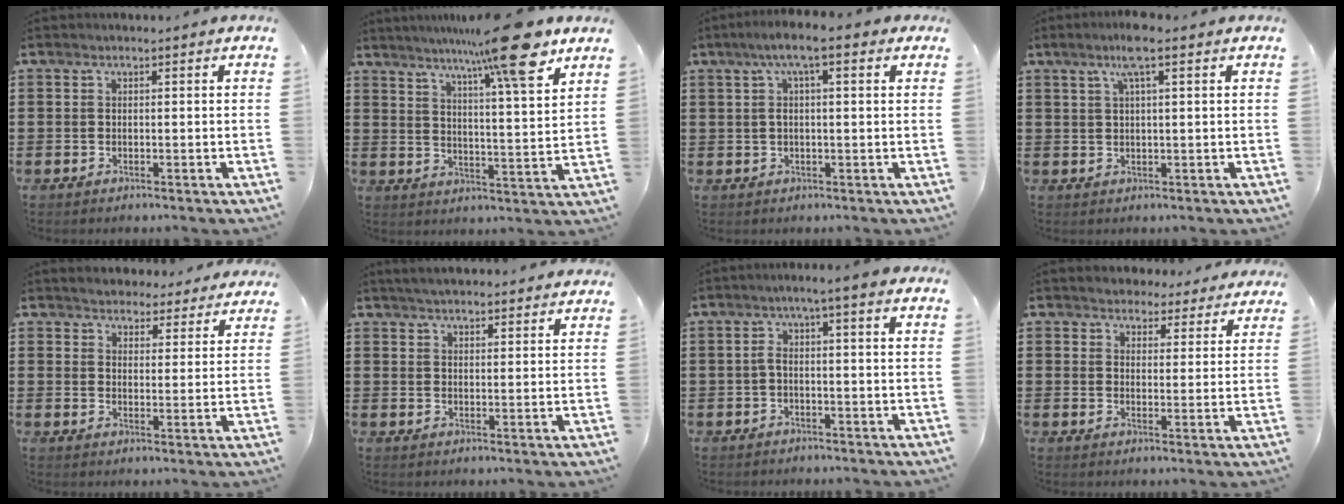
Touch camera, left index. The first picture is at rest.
{"total": 12.9, "force": [9.5, 0.6, 8.7], "torque": [-0.145, -0.042, 0.150]}
{"total": 5.5, "force": [2.3, 0.8, 5.0], "torque": [-0.100, 0.007, 0.036]}
{"total": 4.6, "force": [2.4, 0.2, 3.9], "torque": [-0.081, 0.004, 0.039]}
{"total": 3.7, "force": [3.7, 0.5, -0.2], "torque": [-0.014, -0.017, 0.065]}
{"total": 3.6, "force": [3.6, 0.0, 0.6], "torque": [-0.021, -0.007, 0.066]}
{"total": 2.9, "force": [-0.9, 0.1, 2.8], "torque": [-0.056, 0.000, -0.022]}
{"total": 4.0, "force": [3.9, 1.0, -0.2], "torque": [-0.014, -0.014, 0.070]}